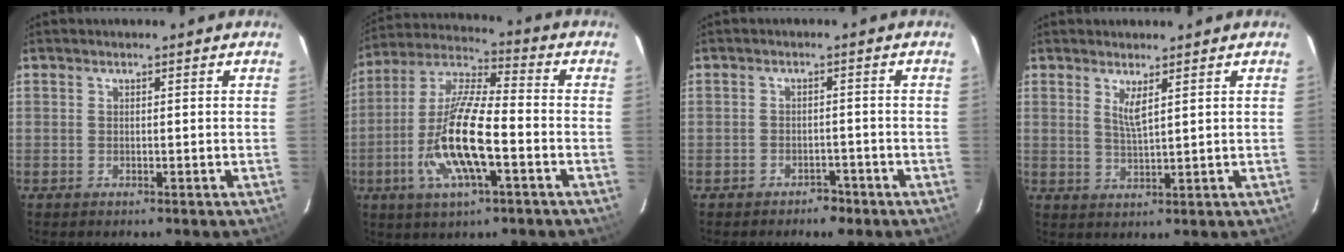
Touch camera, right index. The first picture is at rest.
{"total": 15.5, "force": [-4.9, 3.8, 14.2], "torque": [-0.293, -0.010, -0.099]}
{"total": 3.3, "force": [-2.6, 1.9, 0.8], "torque": [-0.021, 0.010, -0.029]}
{"total": 3.0, "force": [1.6, 0.3, 2.6], "torque": [-0.049, -0.008, 0.029]}